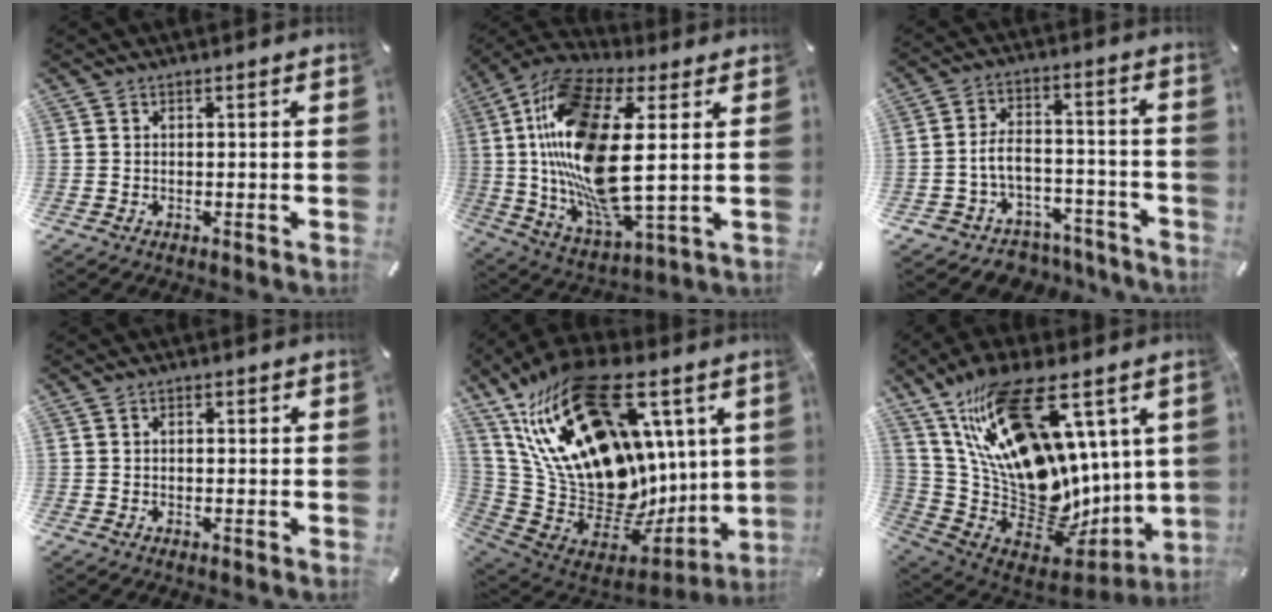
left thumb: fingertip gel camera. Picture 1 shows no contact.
{"total": 21.6, "force": [3.7, 7.9, 19.8], "torque": [-0.442, -0.025, 0.055]}
{"total": 7.9, "force": [-2.9, 6.1, 4.1], "torque": [-0.083, 0.020, -0.051]}
{"total": 1.2, "force": [-0.1, 0.7, 0.9], "torque": [-0.017, 0.003, -0.004]}
{"total": 31.2, "force": [11.0, 17.7, 23.2], "torque": [-0.428, -0.112, 0.224]}
{"total": 25.6, "force": [9.6, 13.1, 19.8], "torque": [-0.365, -0.097, 0.175]}